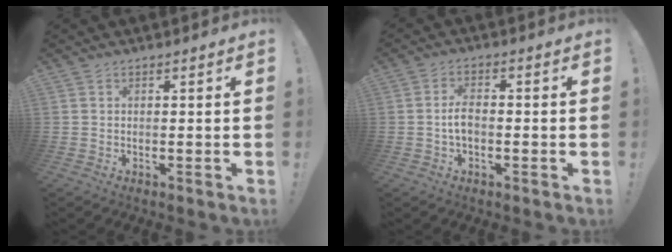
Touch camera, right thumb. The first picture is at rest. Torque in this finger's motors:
{"motor_torque": [-0.01, 0.11, 0.48, -0.16, 0.11]}